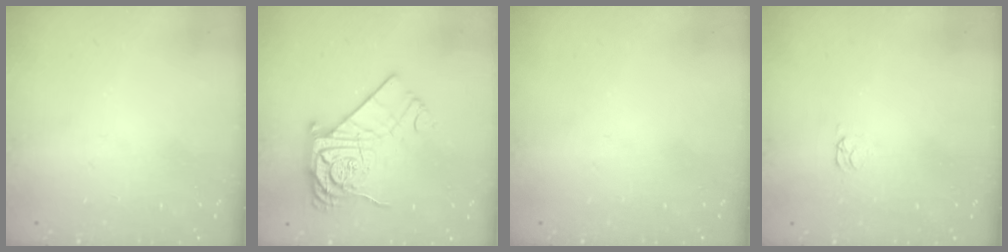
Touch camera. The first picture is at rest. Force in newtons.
{"total": 18.7, "press": 18.7, "slide": 1.0}
{"total": 0.0}
{"total": 1.6, "press": 1.6, "slide": 0.4}